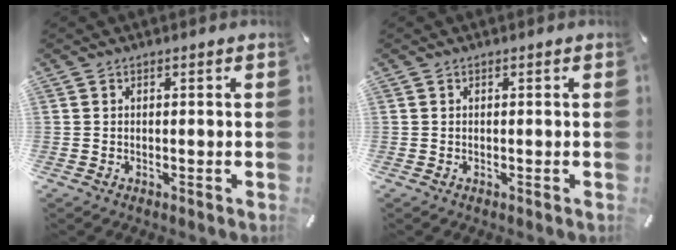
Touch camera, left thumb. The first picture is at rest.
{"total": 0.0}